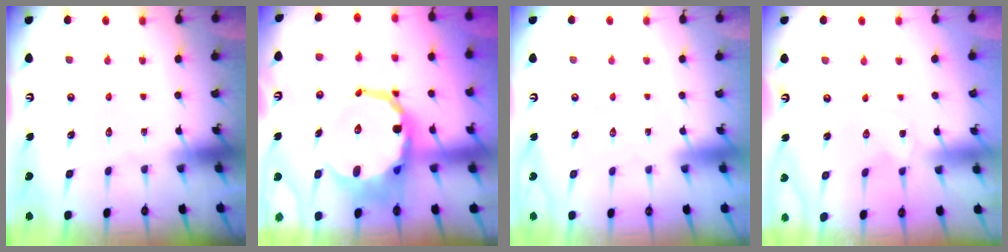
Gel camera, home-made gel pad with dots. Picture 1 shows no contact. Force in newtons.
{"total": 15.6, "press": 15.3, "slide": 3.0}
{"total": 1.5, "press": 1.5, "slide": 0.1}
{"total": 0.8, "press": 0.8, "slide": 0.1}